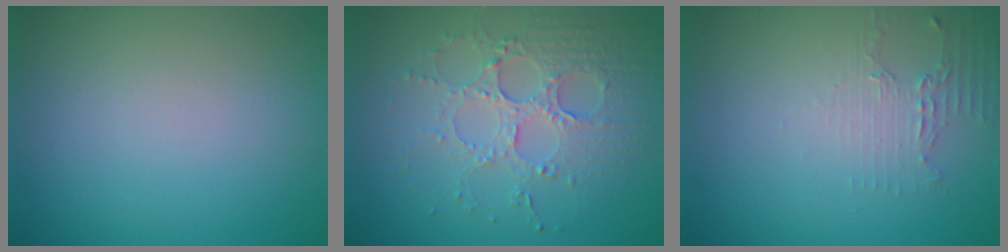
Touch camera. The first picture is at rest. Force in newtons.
{"total": 3.9, "press": 3.6, "slide": 1.4}
{"total": 2.0, "press": 1.5, "slide": 1.3}